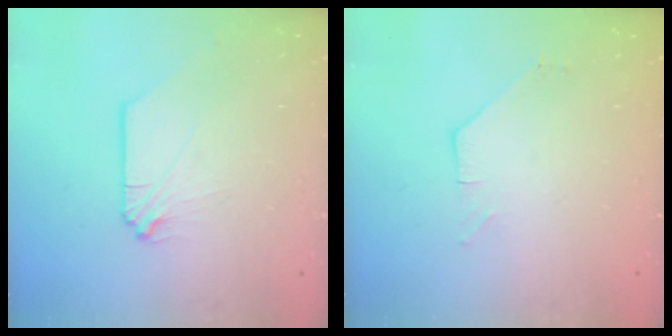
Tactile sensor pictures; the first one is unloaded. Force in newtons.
{"total": 1.3, "press": 1.3, "slide": 0.2}